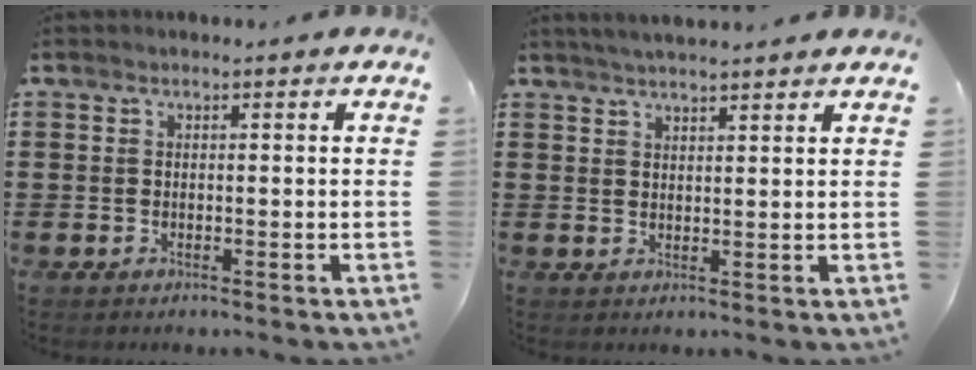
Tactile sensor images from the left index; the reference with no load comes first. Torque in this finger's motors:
{"motor_torque": [1.12, -1.02, 0.21, 0.09]}